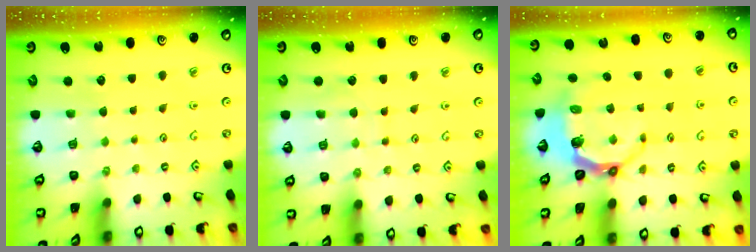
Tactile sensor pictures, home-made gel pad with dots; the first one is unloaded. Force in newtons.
{"total": 6.7, "press": 6.7, "slide": 0.2}
{"total": 6.2, "press": 5.3, "slide": 3.2}